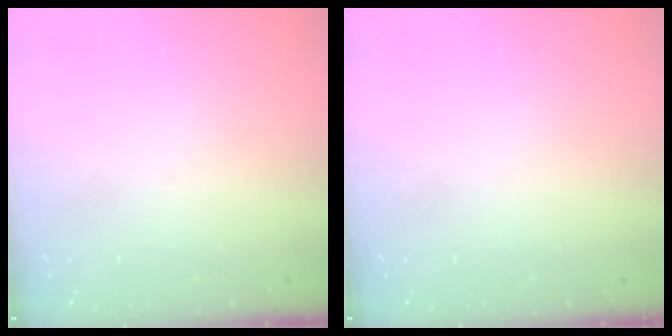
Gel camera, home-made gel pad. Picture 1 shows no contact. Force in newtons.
{"total": 0.0}